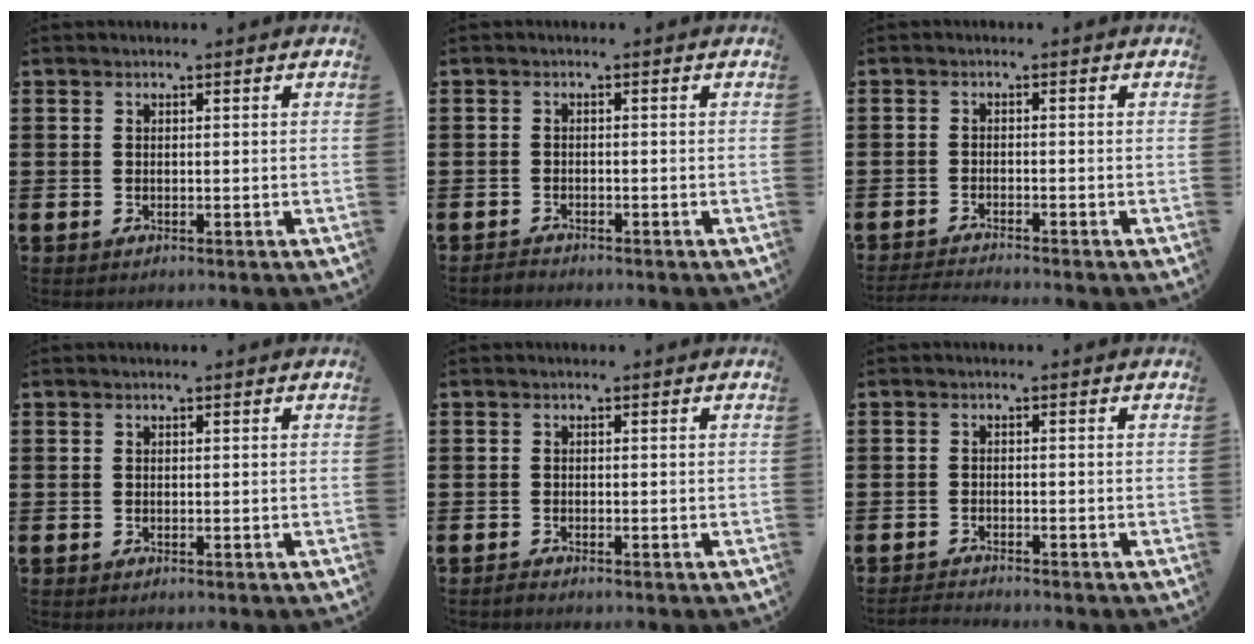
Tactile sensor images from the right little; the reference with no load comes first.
{"total": 0.9, "force": [-0.9, 0.1, 0.0], "torque": [-0.002, 0.001, -0.019]}
{"total": 1.4, "force": [-1.4, -0.2, 0.3], "torque": [-0.005, 0.001, -0.027]}
{"total": 0.0}
{"total": 0.5, "force": [-0.5, 0.1, 0.2], "torque": [-0.005, -0.003, -0.010]}
{"total": 1.3, "force": [-1.3, -0.1, 0.1], "torque": [-0.003, 0.001, -0.026]}